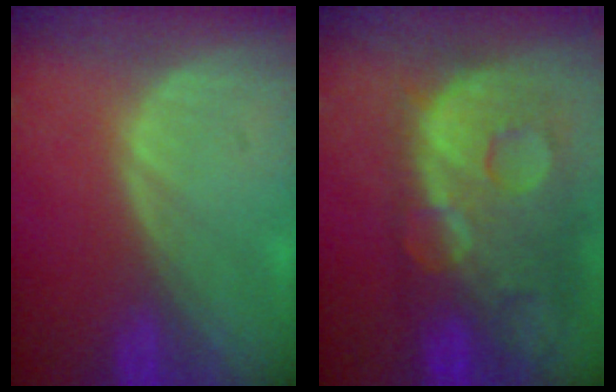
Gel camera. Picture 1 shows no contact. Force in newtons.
{"total": 13.7, "press": 11.1, "slide": 8.0}